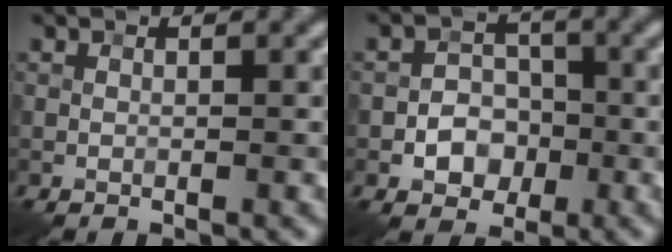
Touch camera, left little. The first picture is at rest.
{"total": 3.6, "force": [-1.2, 2.9, 1.8], "torque": [-0.018, 0.001, -0.021]}